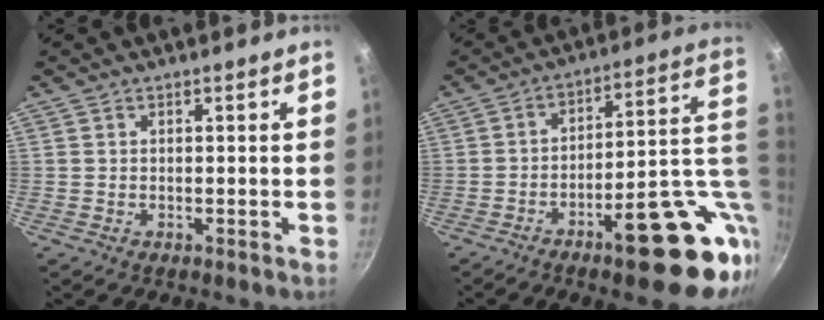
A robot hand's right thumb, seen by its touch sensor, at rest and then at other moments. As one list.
[{"total": 22.1, "force": [-6.2, 8.2, 19.5], "torque": [-0.203, 0.014, -0.075]}]